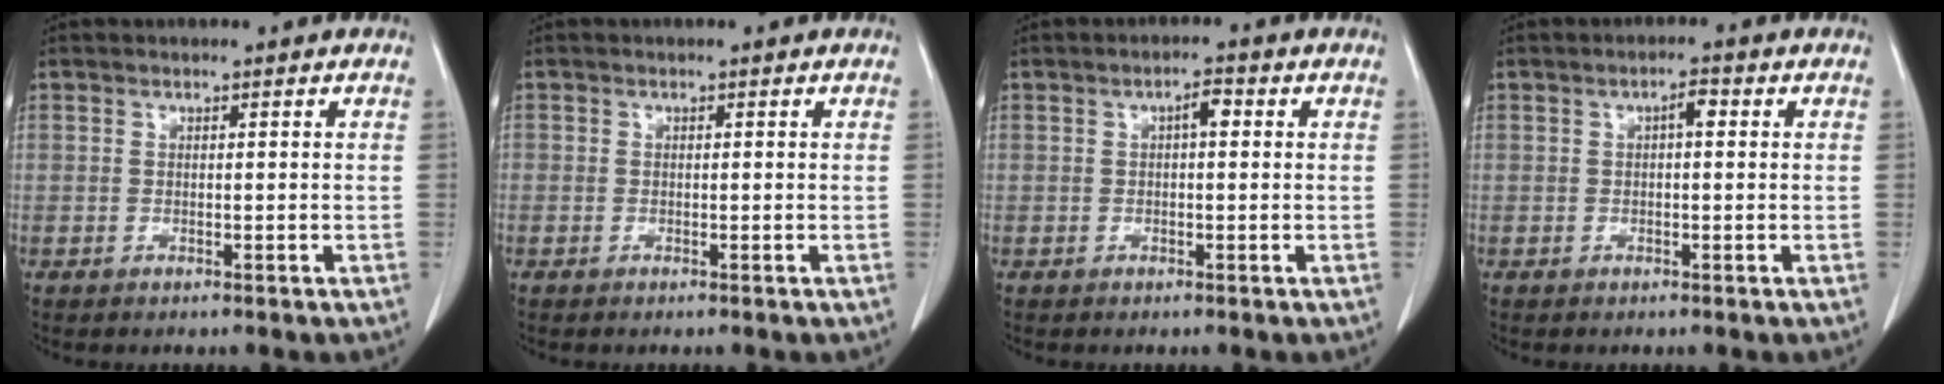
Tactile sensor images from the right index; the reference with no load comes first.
{"total": 0.0}
{"total": 2.2, "force": [0.4, 0.7, 2.0], "torque": [-0.031, 0.007, 0.005]}
{"total": 2.2, "force": [0.4, 0.7, 2.0], "torque": [-0.031, 0.007, 0.005]}